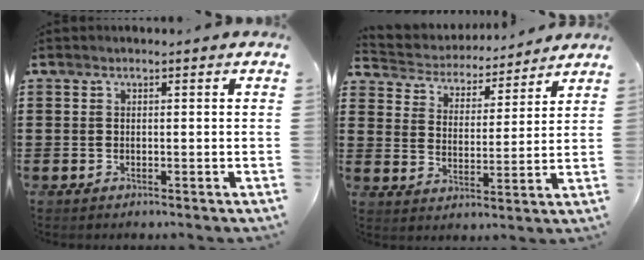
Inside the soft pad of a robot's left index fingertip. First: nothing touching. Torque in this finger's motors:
{"motor_torque": [0.62, 0.60, 0.22, 0.02]}